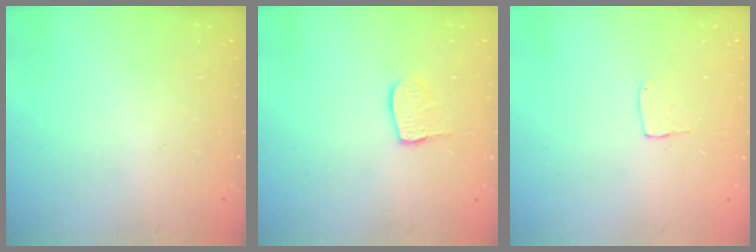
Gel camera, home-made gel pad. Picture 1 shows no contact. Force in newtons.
{"total": 8.2, "press": 8.2, "slide": 0.7}
{"total": 3.4, "press": 3.4, "slide": 0.2}